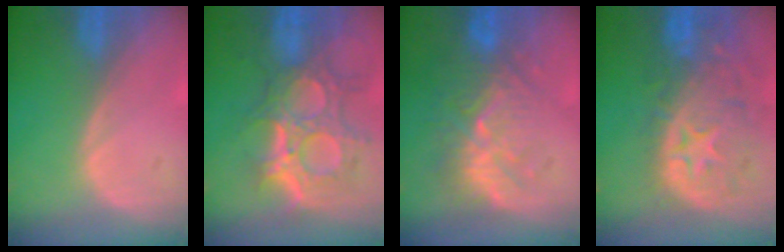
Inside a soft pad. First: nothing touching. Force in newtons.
{"total": 12.0, "press": 10.8, "slide": 5.3}
{"total": 9.4, "press": 9.1, "slide": 2.6}
{"total": 12.3, "press": 10.5, "slide": 6.5}